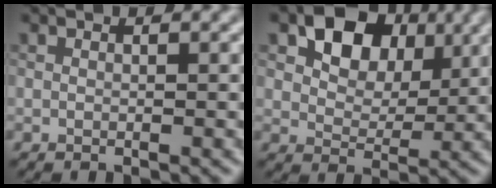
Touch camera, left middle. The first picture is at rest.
{"total": 5.9, "force": [2.3, 4.2, 3.5], "torque": [-0.063, 0.001, 0.033]}